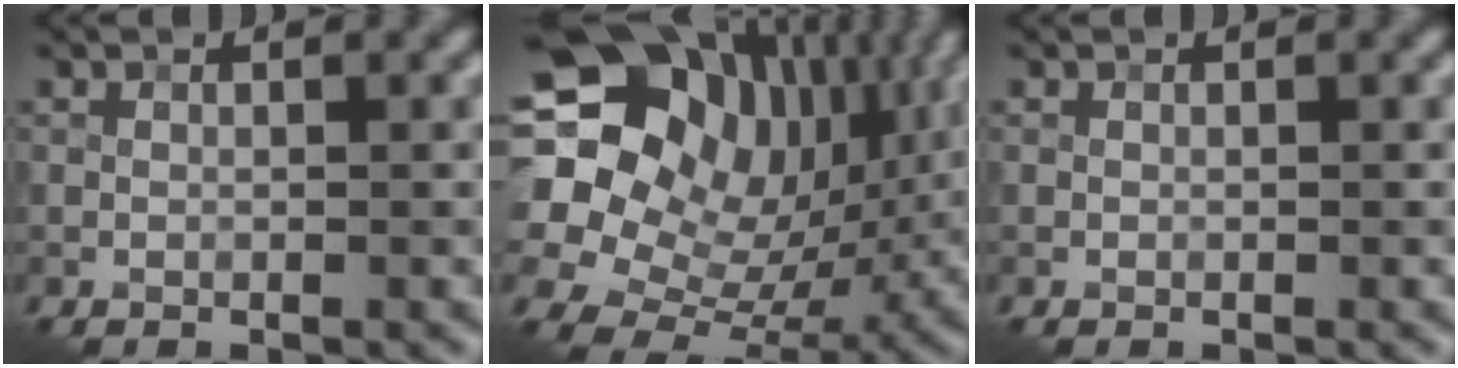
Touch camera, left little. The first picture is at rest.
{"total": 22.4, "force": [7.0, 17.8, 11.7], "torque": [-0.255, 0.036, 0.116]}
{"total": 0.0}